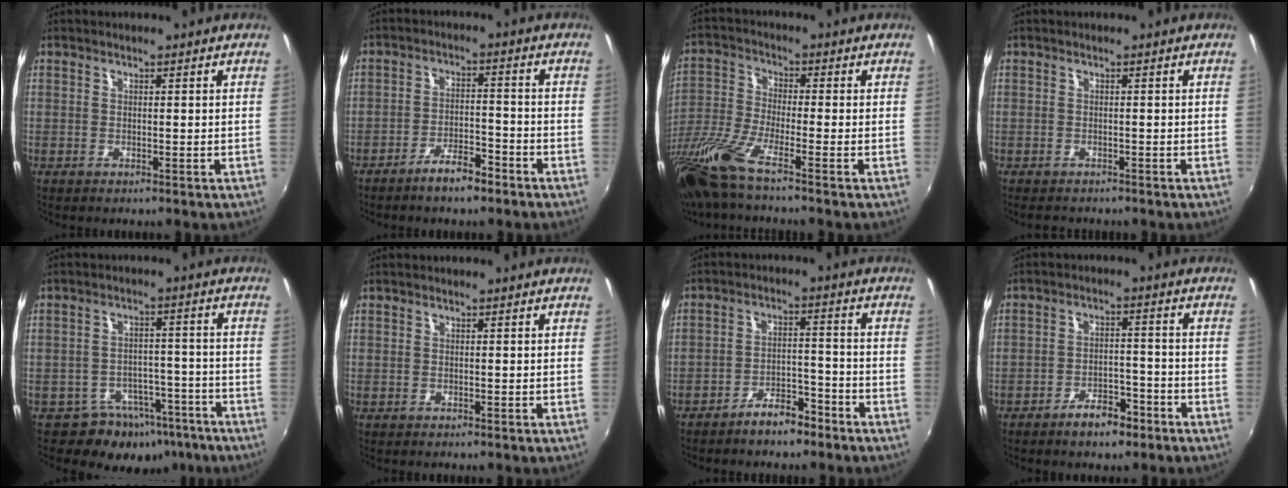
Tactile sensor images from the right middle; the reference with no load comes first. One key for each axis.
{"total": 6.0, "fx": -4.6, "fy": 1.6, "fz": 3.4, "tx": -0.075, "ty": 0.004, "tz": -0.073}
{"total": 11.6, "fx": -8.5, "fy": 0.8, "fz": 7.9, "tx": -0.175, "ty": -0.037, "tz": -0.168}
{"total": 2.5, "fx": -2.2, "fy": 1.1, "fz": 0.6, "tx": -0.017, "ty": -0.010, "tz": -0.036}
{"total": 11.0, "fx": -7.9, "fy": 7.2, "fz": 3.0, "tx": -0.048, "ty": 0.021, "tz": -0.090}
{"total": 0.0}
{"total": 6.2, "fx": -5.0, "fy": 2.3, "fz": 2.8, "tx": -0.059, "ty": 0.015, "tz": -0.073}
{"total": 6.2, "fx": -4.5, "fy": 2.7, "fz": 3.3, "tx": -0.066, "ty": 0.008, "tz": -0.063}